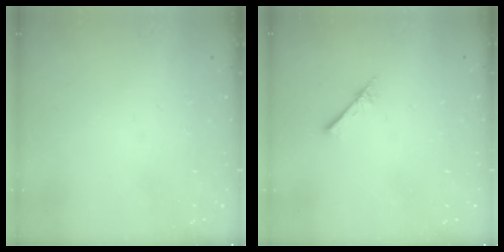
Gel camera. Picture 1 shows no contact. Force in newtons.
{"total": 2.4, "press": 2.4, "slide": 0.3}